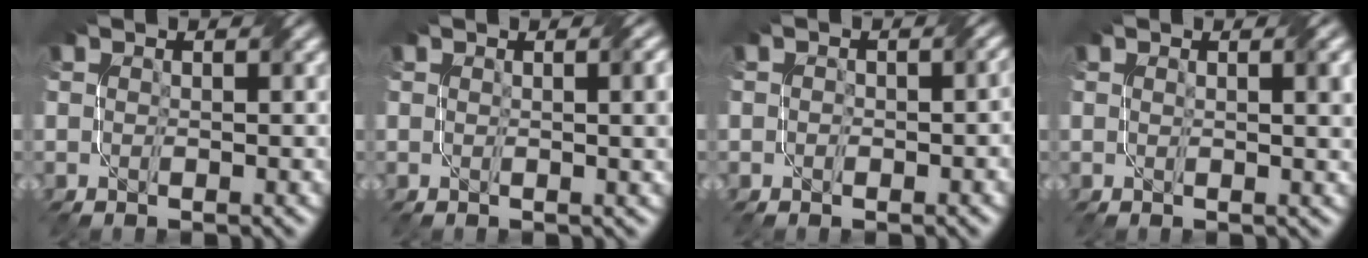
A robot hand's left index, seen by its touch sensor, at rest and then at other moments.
{"total": 3.7, "force": [0.7, 1.3, 3.4], "torque": [-0.027, 0.010, 0.008]}
{"total": 2.1, "force": [0.0, 1.4, 1.6], "torque": [-0.015, 0.001, 0.000]}
{"total": 2.7, "force": [0.9, 0.8, 2.4], "torque": [-0.023, 0.006, 0.012]}